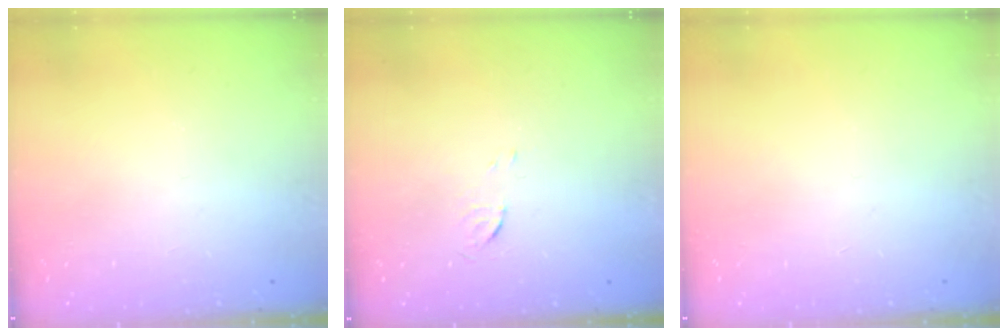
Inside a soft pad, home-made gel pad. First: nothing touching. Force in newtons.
{"total": 3.3, "press": 3.3, "slide": 0.4}
{"total": 0.0}